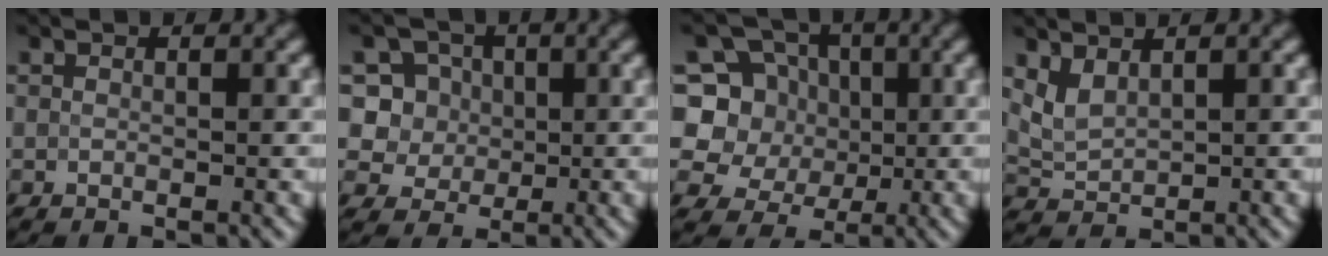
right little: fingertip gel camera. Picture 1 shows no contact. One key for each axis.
{"total": 7.5, "fx": 1.6, "fy": 7.2, "fz": 1.6, "tx": -0.034, "ty": 0.024, "tz": 0.032}
{"total": 5.5, "fx": 0.8, "fy": 5.1, "fz": 2.1, "tx": -0.025, "ty": -0.002, "tz": -0.001}
{"total": 2.7, "fx": 1.5, "fy": 1.4, "fz": 1.7, "tx": -0.036, "ty": 0.000, "tz": 0.035}